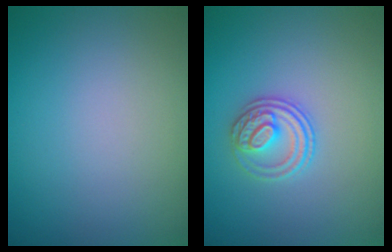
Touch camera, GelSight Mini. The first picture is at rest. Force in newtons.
{"total": 2.8, "press": 2.7, "slide": 1.0}